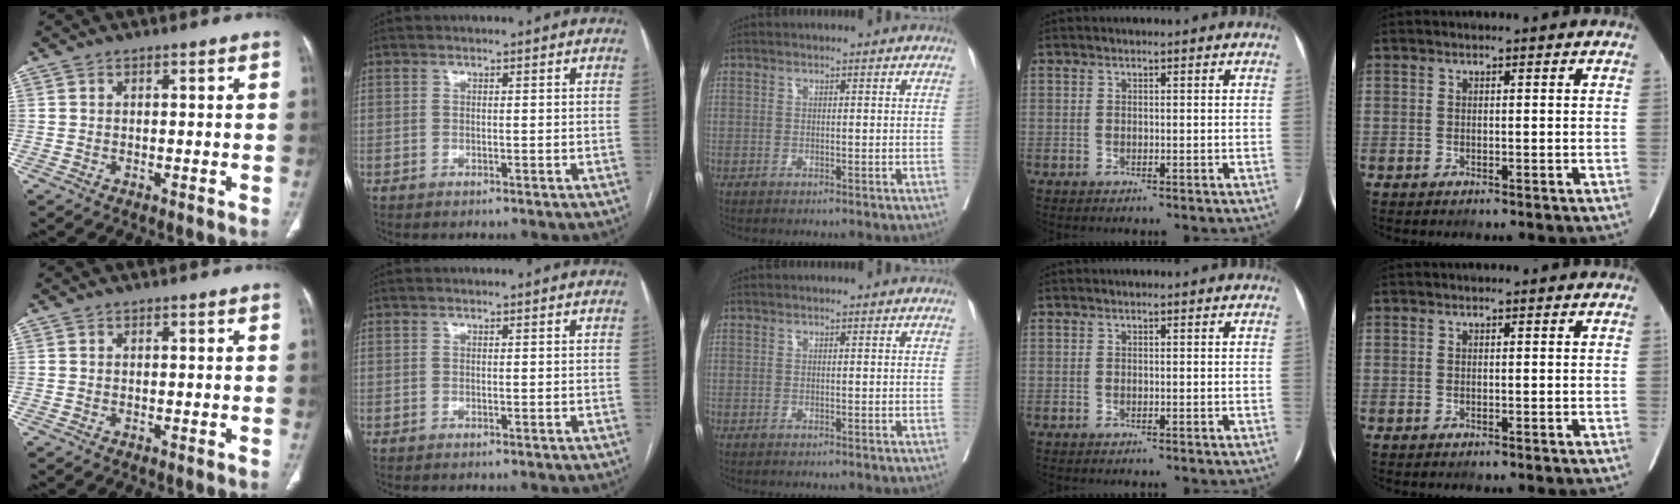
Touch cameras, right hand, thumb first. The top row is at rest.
{}